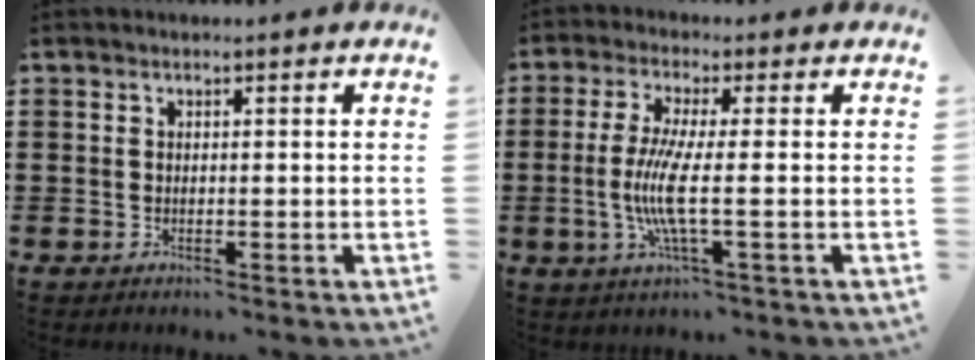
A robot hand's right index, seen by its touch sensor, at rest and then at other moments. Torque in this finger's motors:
{"motor_torque": [2.14, 0.00, 0.68, 0.21]}